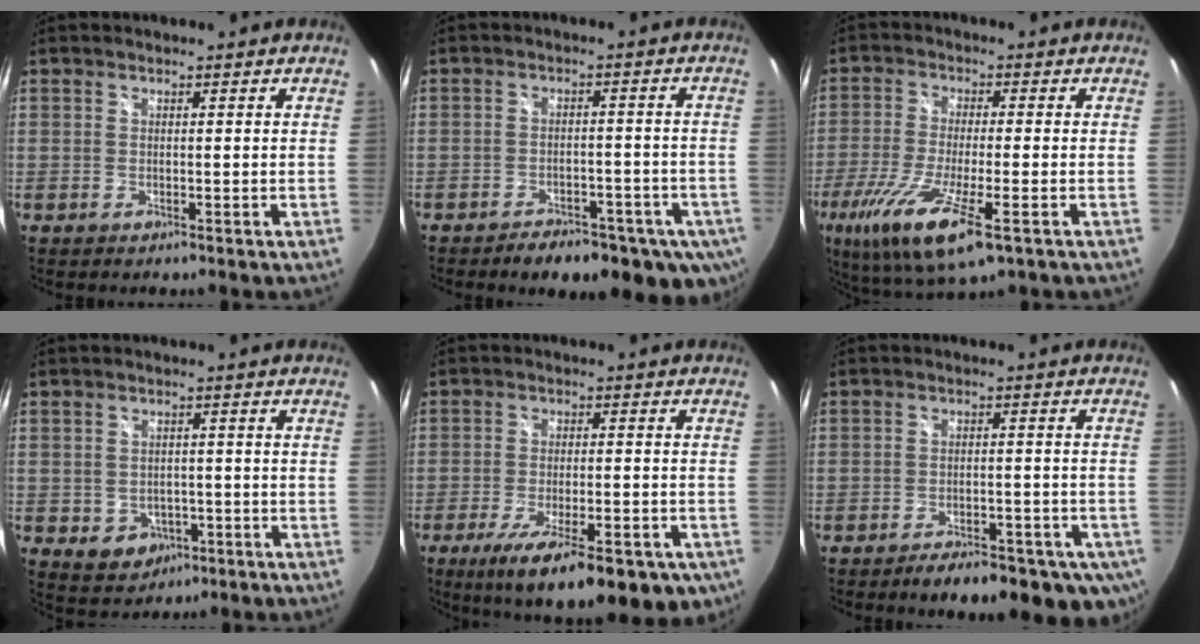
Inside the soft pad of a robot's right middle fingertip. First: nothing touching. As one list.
[{"total": 14.8, "force": [-9.1, 7.4, 8.9], "torque": [-0.158, -0.020, -0.110]}, {"total": 15.6, "force": [-7.9, 3.5, 13.0], "torque": [-0.268, -0.057, -0.142]}, {"total": 5.9, "force": [-2.2, 5.1, 2.2], "torque": [-0.056, 0.003, -0.015]}, {"total": 19.6, "force": [-11.8, 6.5, 14.2], "torque": [-0.241, -0.055, -0.163]}, {"total": 13.6, "force": [-8.8, 5.8, 8.6], "torque": [-0.146, -0.025, -0.113]}]